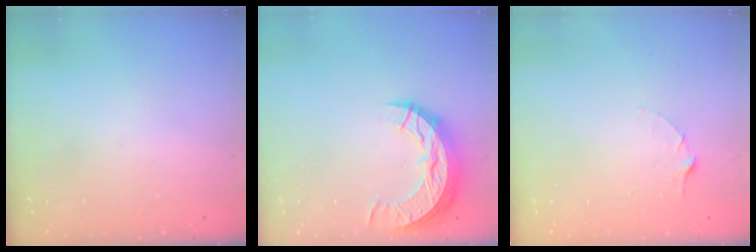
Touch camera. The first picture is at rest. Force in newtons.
{"total": 12.2, "press": 12.2, "slide": 0.9}
{"total": 2.5, "press": 2.5, "slide": 0.3}